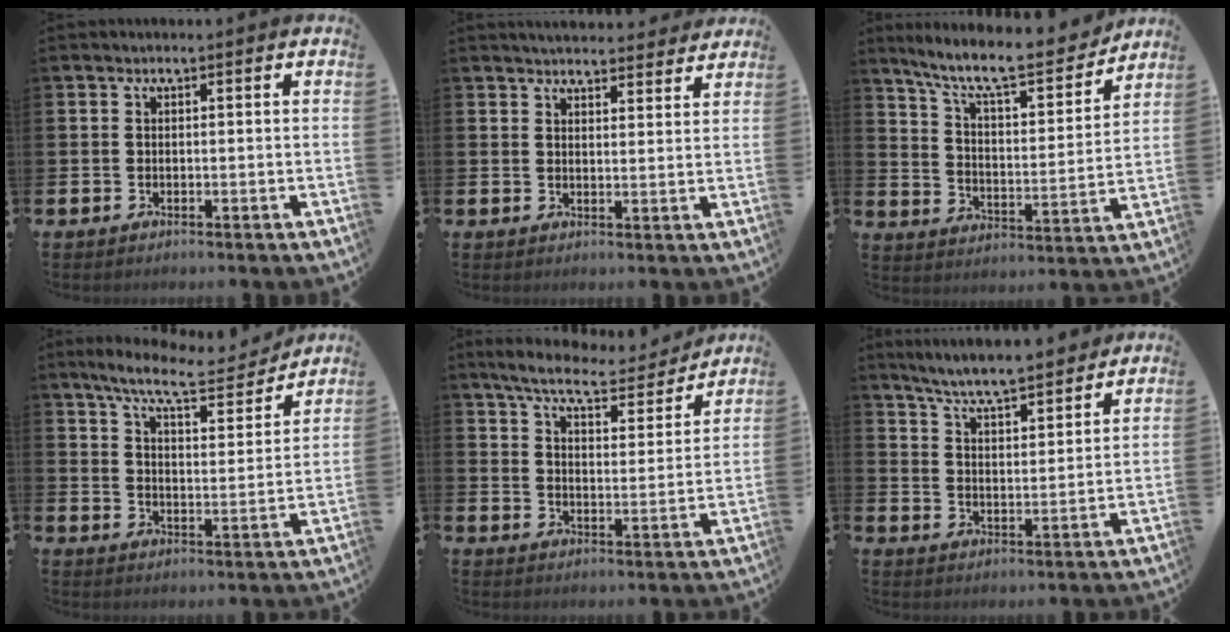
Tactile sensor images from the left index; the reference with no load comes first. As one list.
[{"total": 3.9, "force": [3.8, 0.5, 0.2], "torque": [-0.005, -0.024, 0.069]}, {"total": 10.0, "force": [8.7, 1.8, 4.5], "torque": [-0.120, -0.057, 0.147]}, {"total": 8.8, "force": [7.8, 1.4, 3.8], "torque": [-0.101, -0.041, 0.135]}, {"total": 4.8, "force": [4.7, 0.7, 0.6], "torque": [-0.021, -0.036, 0.078]}, {"total": 6.4, "force": [6.2, 0.2, 1.7], "torque": [-0.063, -0.043, 0.108]}]